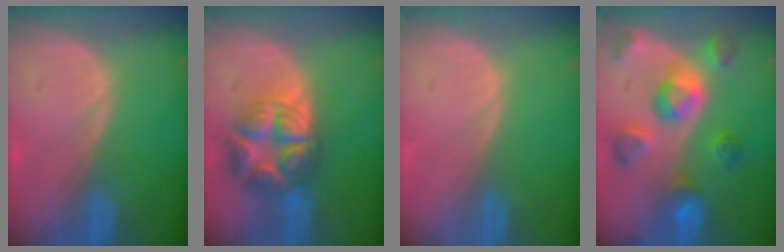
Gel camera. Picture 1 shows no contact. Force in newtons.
{"total": 8.9, "press": 8.9, "slide": 0.5}
{"total": 0.0}
{"total": 9.8, "press": 8.8, "slide": 4.4}